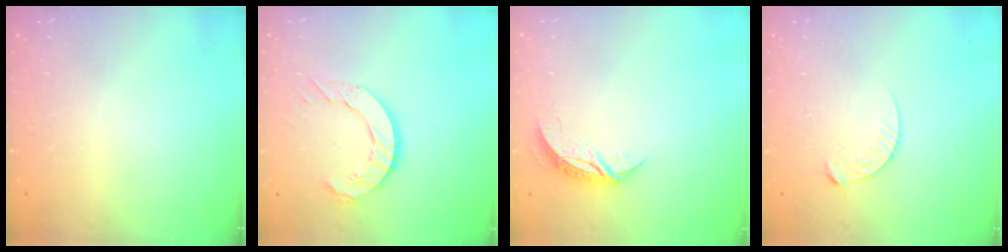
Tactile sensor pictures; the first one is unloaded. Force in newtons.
{"total": 9.8, "press": 9.7, "slide": 1.1}
{"total": 5.2, "press": 5.2, "slide": 0.3}
{"total": 4.3, "press": 4.3, "slide": 0.4}